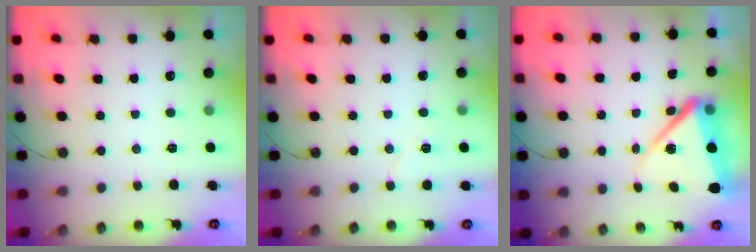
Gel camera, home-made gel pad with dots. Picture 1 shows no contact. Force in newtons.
{"total": 4.9, "press": 4.6, "slide": 1.7}
{"total": 10.1, "press": 10.1, "slide": 0.9}